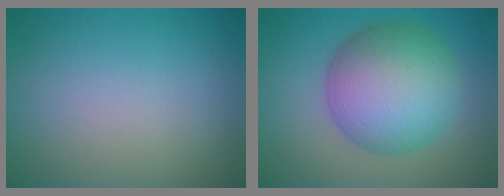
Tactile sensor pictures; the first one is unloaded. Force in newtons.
{"total": 10.2, "press": 10.2, "slide": 0.2}